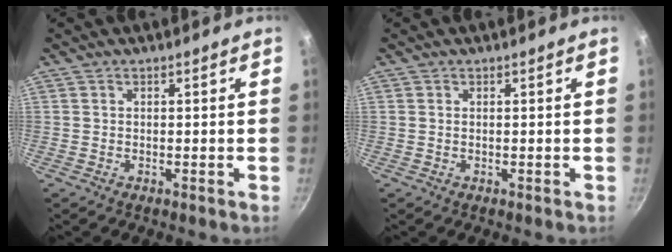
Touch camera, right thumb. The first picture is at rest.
{"total": 0.0}